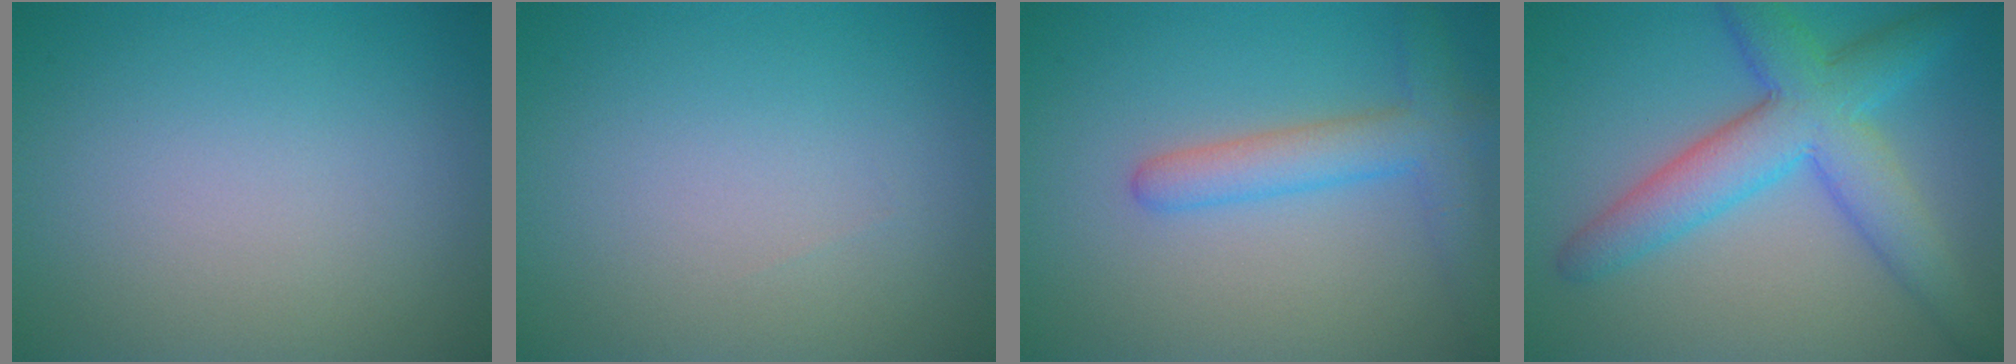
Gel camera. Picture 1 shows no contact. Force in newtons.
{"total": 0.0}
{"total": 3.9, "press": 3.9, "slide": 0.2}
{"total": 7.0, "press": 7.0, "slide": 0.1}